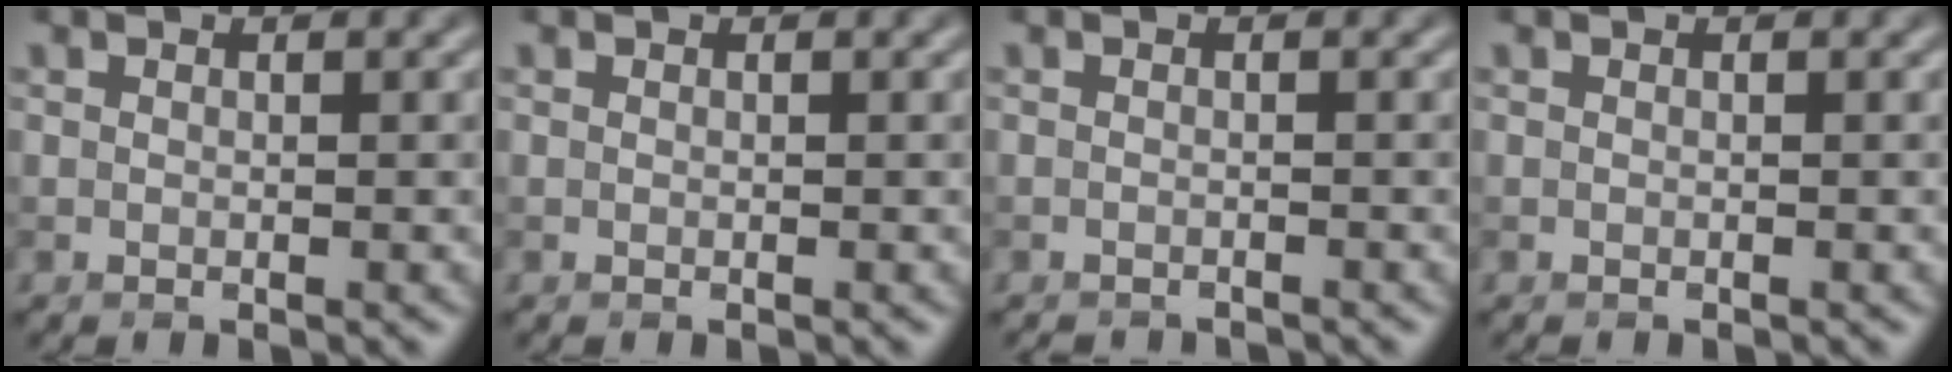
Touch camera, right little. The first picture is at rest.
{"total": 0.0}
{"total": 1.9, "force": [-1.9, 0.2, 0.2], "torque": [0.005, -0.009, -0.026]}
{"total": 0.0}